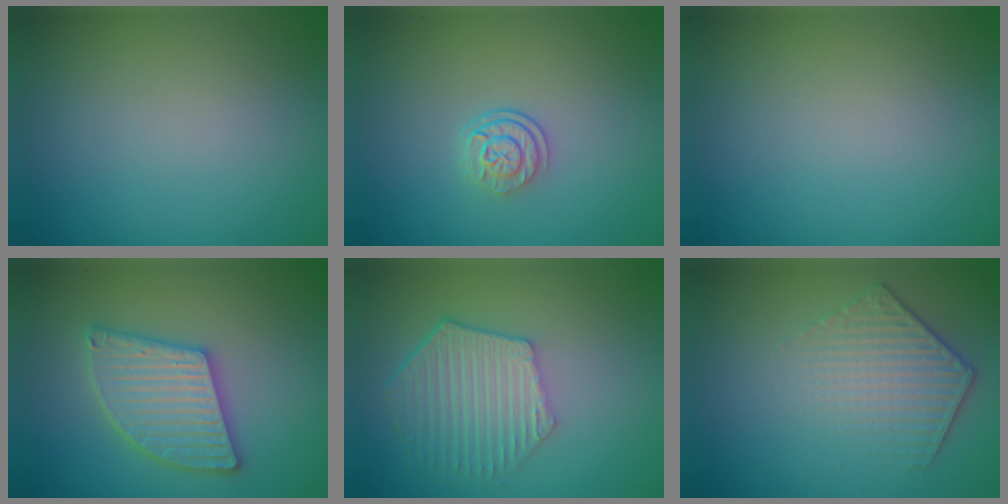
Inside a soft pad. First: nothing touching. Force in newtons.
{"total": 2.4, "press": 1.8, "slide": 1.7}
{"total": 0.0}
{"total": 5.5, "press": 5.5, "slide": 0.7}
{"total": 5.9, "press": 4.4, "slide": 3.8}
{"total": 4.5, "press": 3.2, "slide": 3.1}